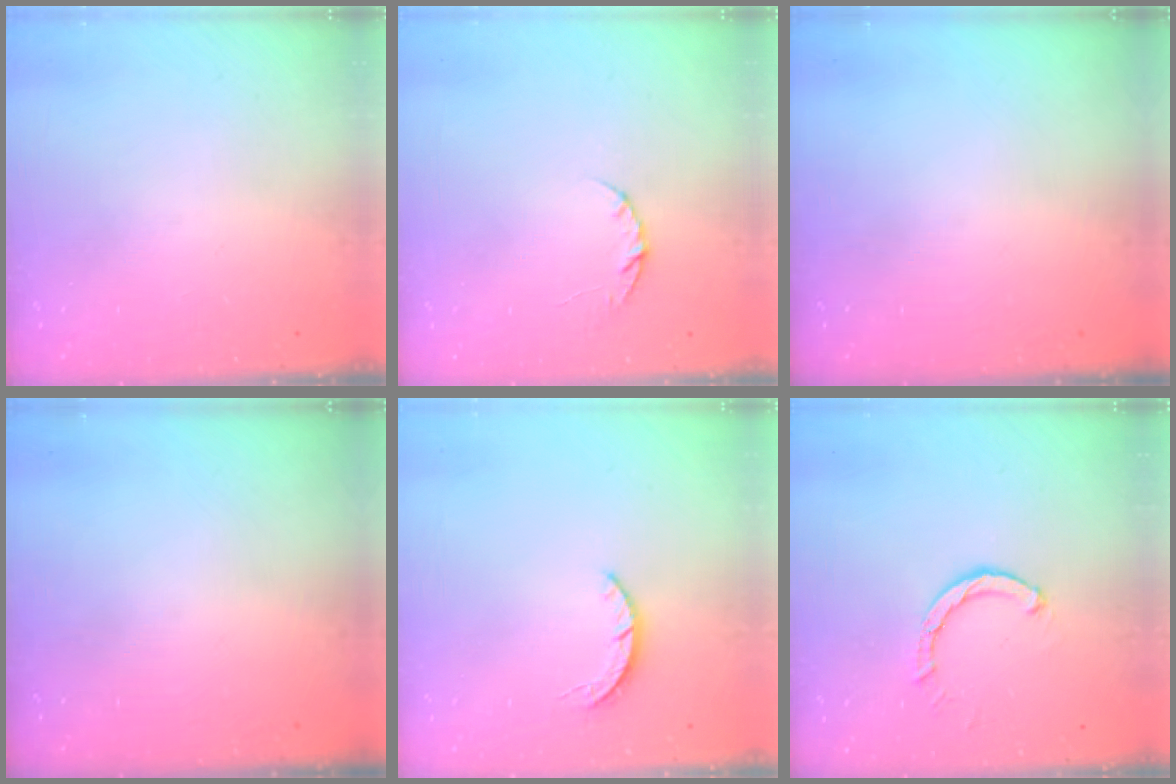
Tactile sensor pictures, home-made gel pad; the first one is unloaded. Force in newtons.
{"total": 4.4, "press": 4.4, "slide": 0.6}
{"total": 0.0}
{"total": 0.0}
{"total": 2.2, "press": 2.2, "slide": 0.4}
{"total": 2.6, "press": 2.6, "slide": 0.1}